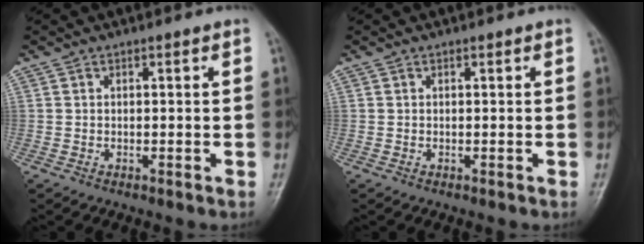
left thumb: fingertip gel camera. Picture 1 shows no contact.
{"total": 0.0}